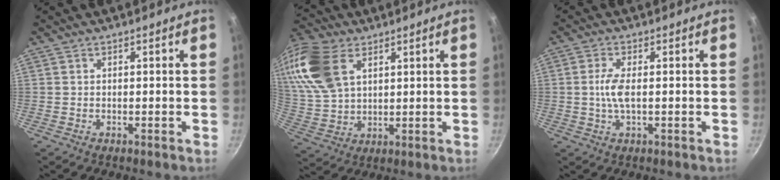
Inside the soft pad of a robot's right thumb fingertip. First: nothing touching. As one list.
[{"total": 17.6, "force": [7.6, 11.0, 11.5], "torque": [-0.246, -0.004, 0.154]}, {"total": 4.4, "force": [-0.1, 1.4, 4.1], "torque": [-0.095, 0.001, -0.006]}]